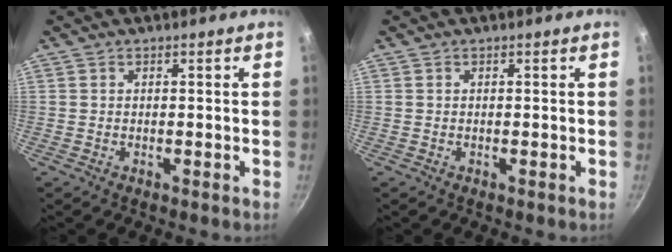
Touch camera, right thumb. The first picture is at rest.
{"total": 0.0}